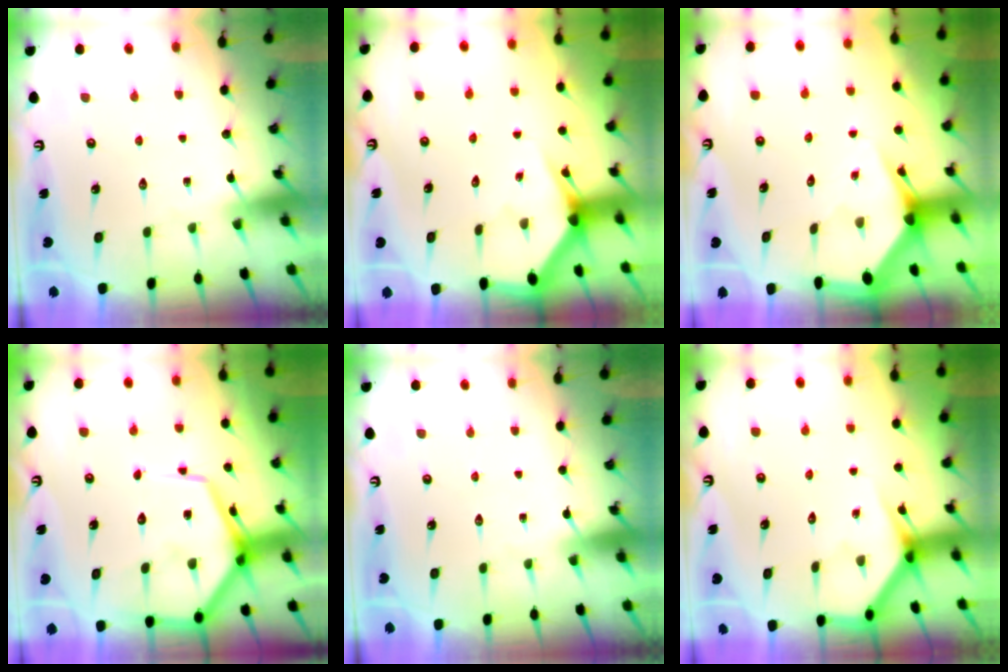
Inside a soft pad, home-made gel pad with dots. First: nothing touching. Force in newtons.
{"total": 2.9, "press": 2.9, "slide": 0.1}
{"total": 3.4, "press": 3.4, "slide": 0.4}
{"total": 12.1, "press": 12.0, "slide": 1.1}
{"total": 0.0}
{"total": 3.6, "press": 3.6, "slide": 0.3}